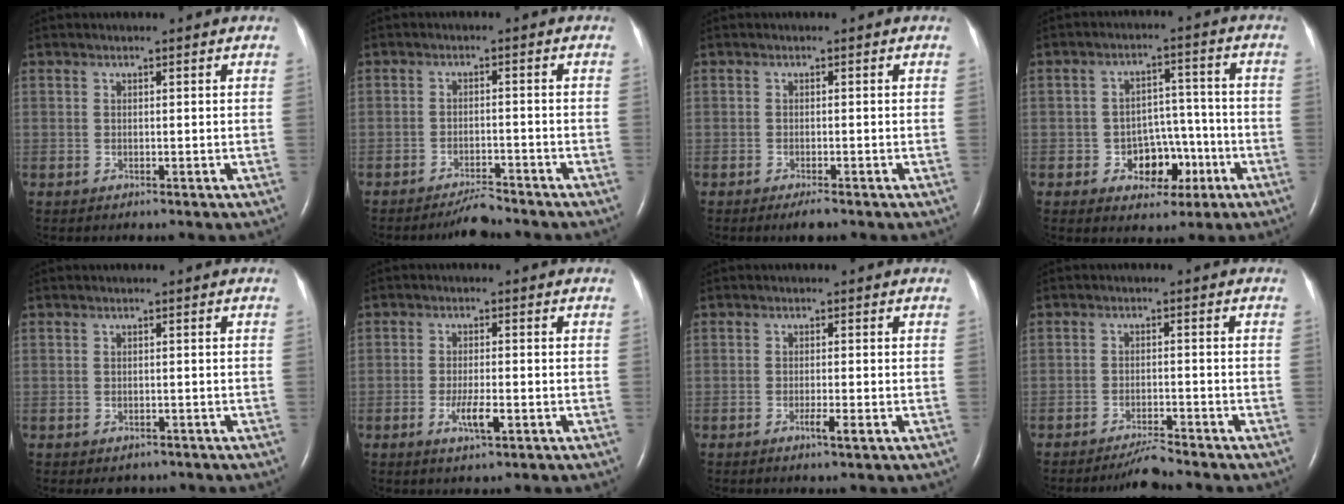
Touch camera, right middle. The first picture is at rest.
{"total": 3.5, "force": [-3.3, 0.2, 1.0], "torque": [-0.021, -0.011, -0.055]}
{"total": 1.8, "force": [-1.3, 0.3, 1.2], "torque": [-0.024, -0.004, -0.020]}
{"total": 6.9, "force": [-2.9, 5.0, 3.9], "torque": [-0.052, 0.028, -0.035]}
{"total": 1.8, "force": [-1.3, 1.1, 0.4], "torque": [-0.006, 0.000, -0.012]}
{"total": 3.7, "force": [-1.4, 0.6, 3.4], "torque": [-0.067, -0.004, -0.024]}
{"total": 1.9, "force": [-0.9, -0.1, 1.7], "torque": [-0.030, -0.004, -0.015]}
{"total": 3.4, "force": [-3.2, -0.3, 1.0], "torque": [-0.022, -0.014, -0.055]}